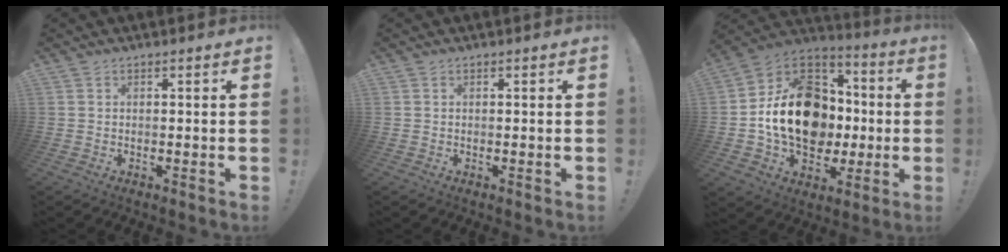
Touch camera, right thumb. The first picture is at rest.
{"total": 0.0}
{"total": 22.5, "force": [-1.3, 17.1, 14.6], "torque": [-0.224, 0.029, -0.001]}